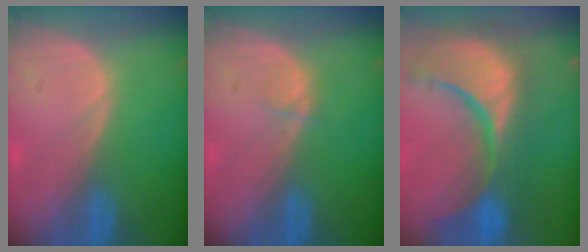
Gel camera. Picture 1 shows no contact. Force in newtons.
{"total": 0.8, "press": 0.8, "slide": 0.1}
{"total": 15.3, "press": 12.2, "slide": 9.3}